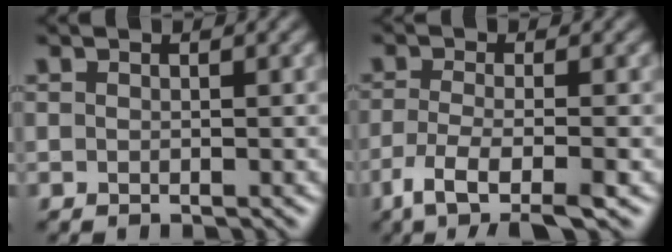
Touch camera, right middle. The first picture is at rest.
{"total": 4.9, "force": [-2.8, 1.1, 3.9], "torque": [-0.080, -0.007, -0.057]}